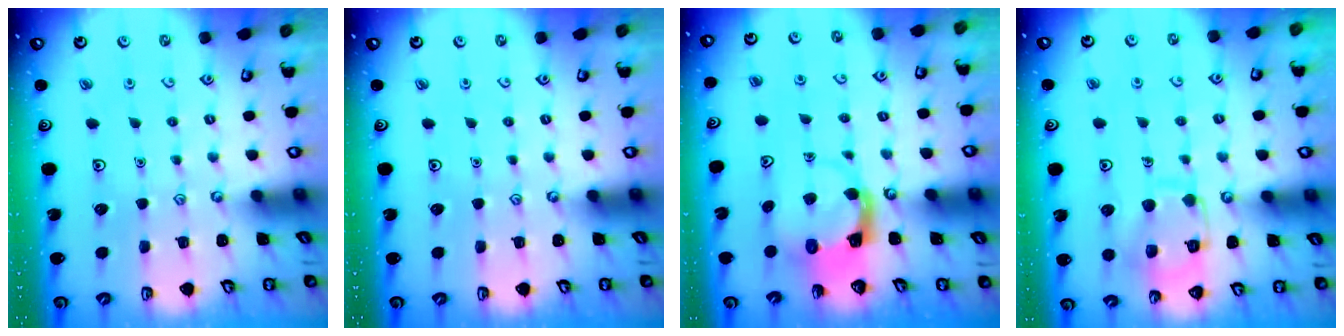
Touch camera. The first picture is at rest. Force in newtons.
{"total": 0.0}
{"total": 4.0, "press": 4.0, "slide": 0.5}
{"total": 12.5, "press": 12.5, "slide": 1.0}